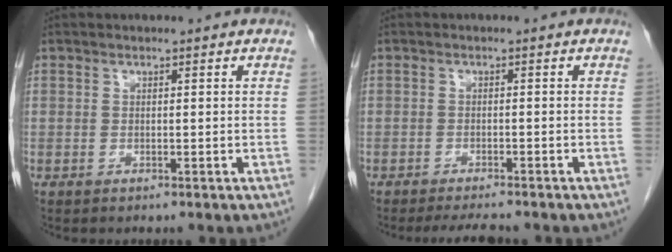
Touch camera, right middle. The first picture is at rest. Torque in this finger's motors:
{"motor_torque": [0.03, -0.01, 0.01, 0.01]}